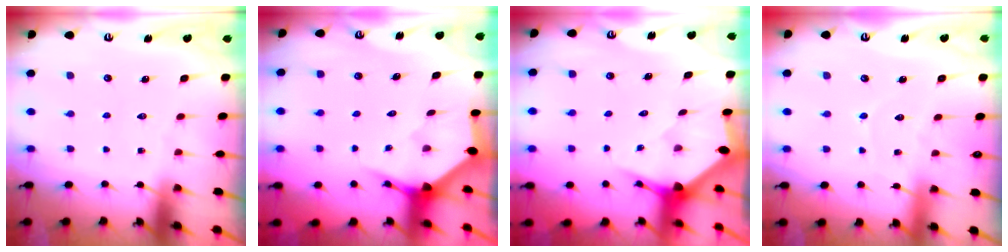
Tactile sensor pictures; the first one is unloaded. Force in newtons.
{"total": 3.6, "press": 3.6, "slide": 0.1}
{"total": 2.9, "press": 2.9, "slide": 0.2}
{"total": 4.3, "press": 4.3, "slide": 0.4}